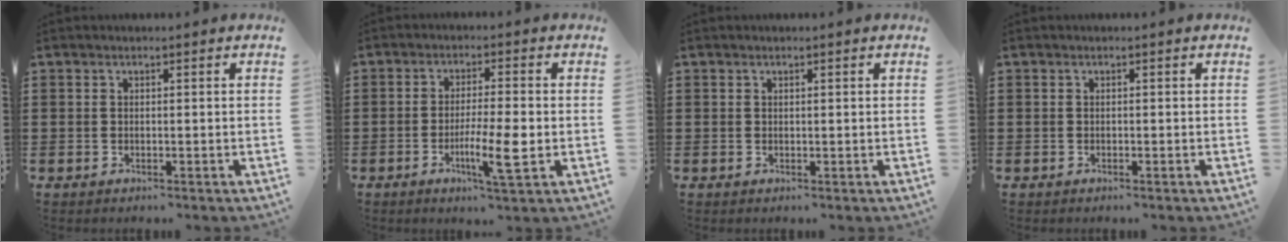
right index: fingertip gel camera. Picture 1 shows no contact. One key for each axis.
{"total": 7.5, "fx": -2.1, "fy": 0.6, "fz": 7.2, "tx": -0.130, "ty": -0.015, "tz": -0.039}
{"total": 0.0}
{"total": 0.0}